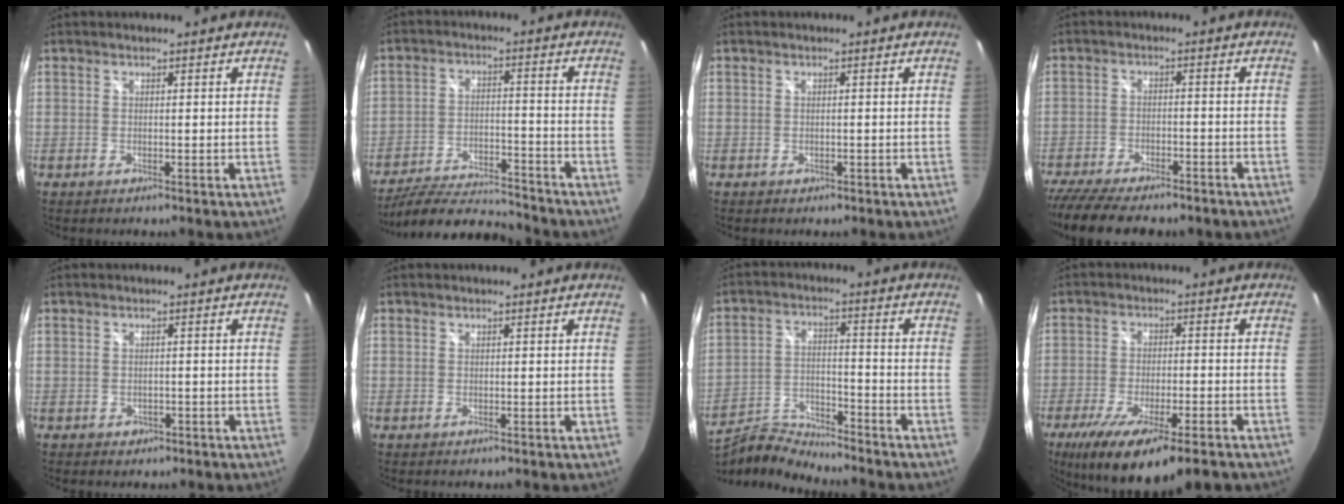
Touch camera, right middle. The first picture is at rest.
{"total": 13.9, "force": [-12.9, 2.3, 4.9], "torque": [-0.113, -0.010, -0.207]}
{"total": 0.8, "force": [-0.4, 0.6, 0.2], "torque": [-0.004, -0.001, -0.002]}
{"total": 15.9, "force": [-12.9, 4.7, 7.9], "torque": [-0.173, -0.042, -0.200]}
{"total": 1.9, "force": [-0.7, 1.6, 0.6], "torque": [-0.012, -0.002, -0.007]}
{"total": 0.0}
{"total": 11.2, "force": [-10.9, 0.9, 2.5], "torque": [-0.056, -0.003, -0.203]}
{"total": 16.7, "force": [-11.4, 3.9, 11.6], "torque": [-0.222, -0.060, -0.183]}